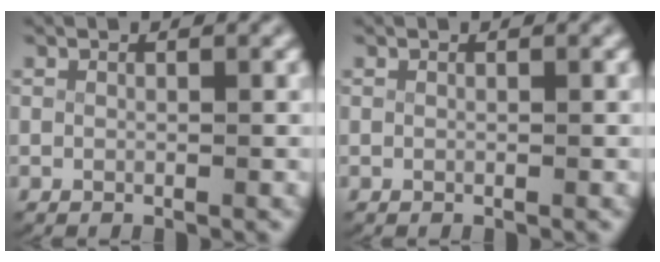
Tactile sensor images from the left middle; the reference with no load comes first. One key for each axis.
{"total": 0.0}